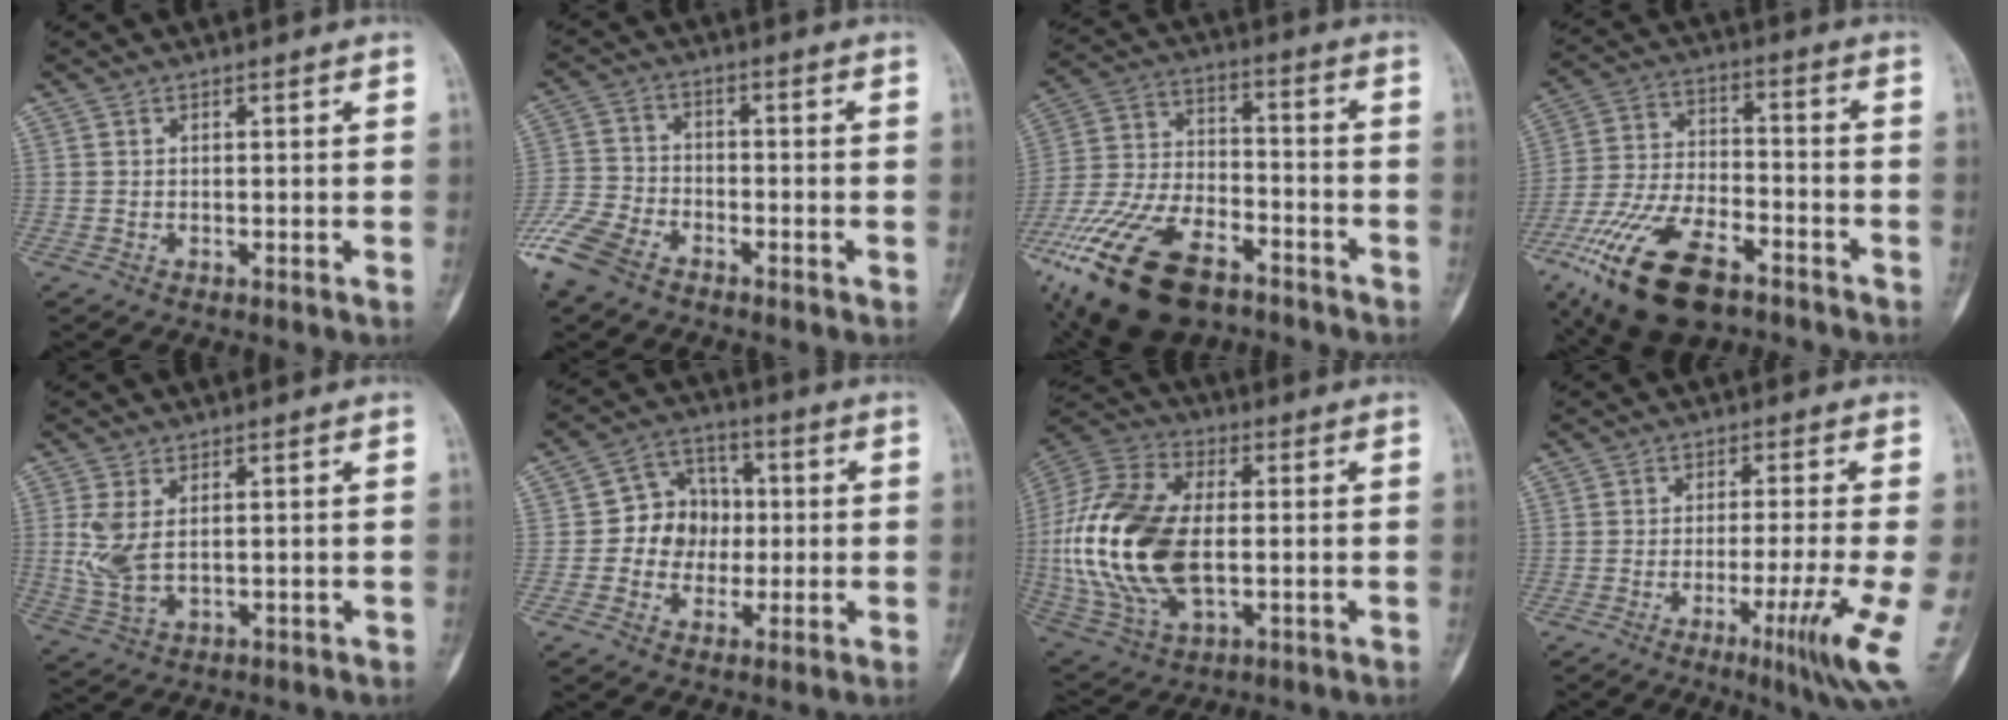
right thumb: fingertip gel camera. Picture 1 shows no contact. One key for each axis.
{"total": 10.6, "fx": -7.2, "fy": 5.6, "fz": 5.4, "tx": -0.119, "ty": 0.010, "tz": -0.149}
{"total": 24.3, "fx": -14.5, "fy": 12.3, "fz": 15.1, "tx": -0.346, "ty": 0.035, "tz": -0.265}
{"total": 20.1, "fx": -11.8, "fy": 9.3, "fz": 13.4, "tx": -0.267, "ty": 0.037, "tz": -0.214}
{"total": 6.5, "fx": 0.9, "fy": 3.9, "fz": 5.2, "tx": -0.114, "ty": -0.006, "tz": 0.027}
{"total": 10.0, "fx": -0.5, "fy": 8.6, "fz": 4.9, "tx": -0.024, "ty": 0.026, "tz": -0.017}
{"total": 24.2, "fx": -0.6, "fy": 13.9, "fz": 19.8, "tx": -0.421, "ty": 0.000, "tz": -0.004}
{"total": 9.7, "fx": -3.2, "fy": -0.3, "fz": 9.1, "tx": -0.141, "ty": -0.014, "tz": -0.052}